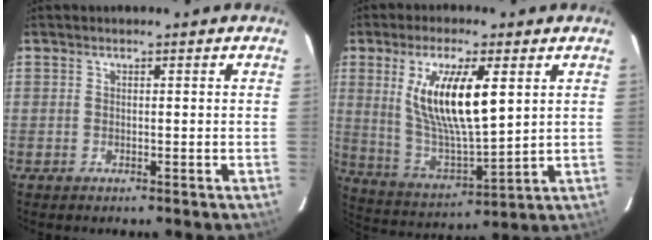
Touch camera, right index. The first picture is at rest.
{"total": 15.3, "force": [4.6, 4.2, 14.0], "torque": [-0.265, -0.008, 0.098]}